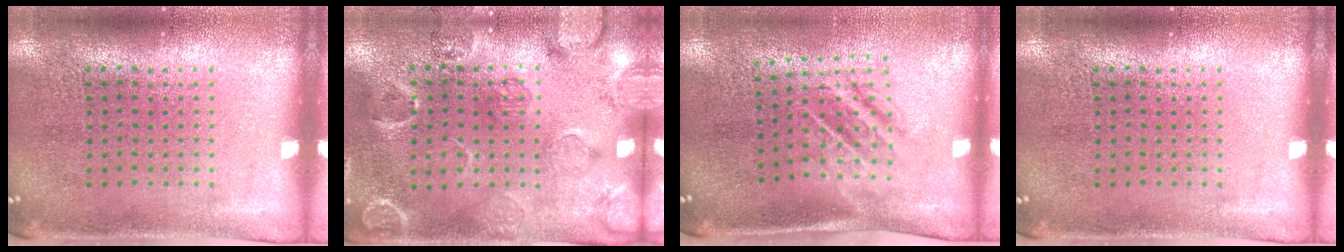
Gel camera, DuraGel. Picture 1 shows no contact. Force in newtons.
{"total": 2.8, "press": 1.8, "slide": 2.1}
{"total": 1.7, "press": 1.1, "slide": 1.2}
{"total": 0.0}